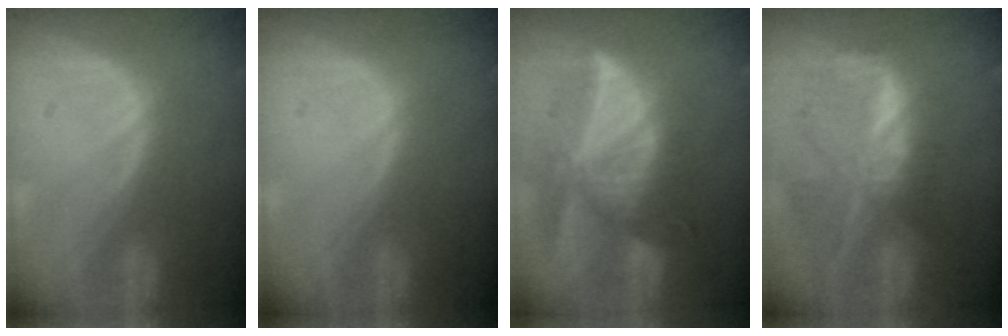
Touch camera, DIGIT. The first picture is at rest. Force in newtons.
{"total": 0.0}
{"total": 9.1, "press": 8.3, "slide": 3.8}
{"total": 9.1, "press": 8.0, "slide": 4.5}